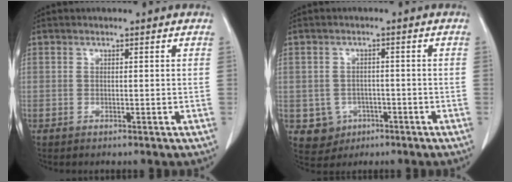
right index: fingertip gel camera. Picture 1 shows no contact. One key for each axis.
{"total": 4.5, "fx": -1.5, "fy": 4.3, "fz": 0.6, "tx": 0.000, "ty": 0.010, "tz": -0.011}